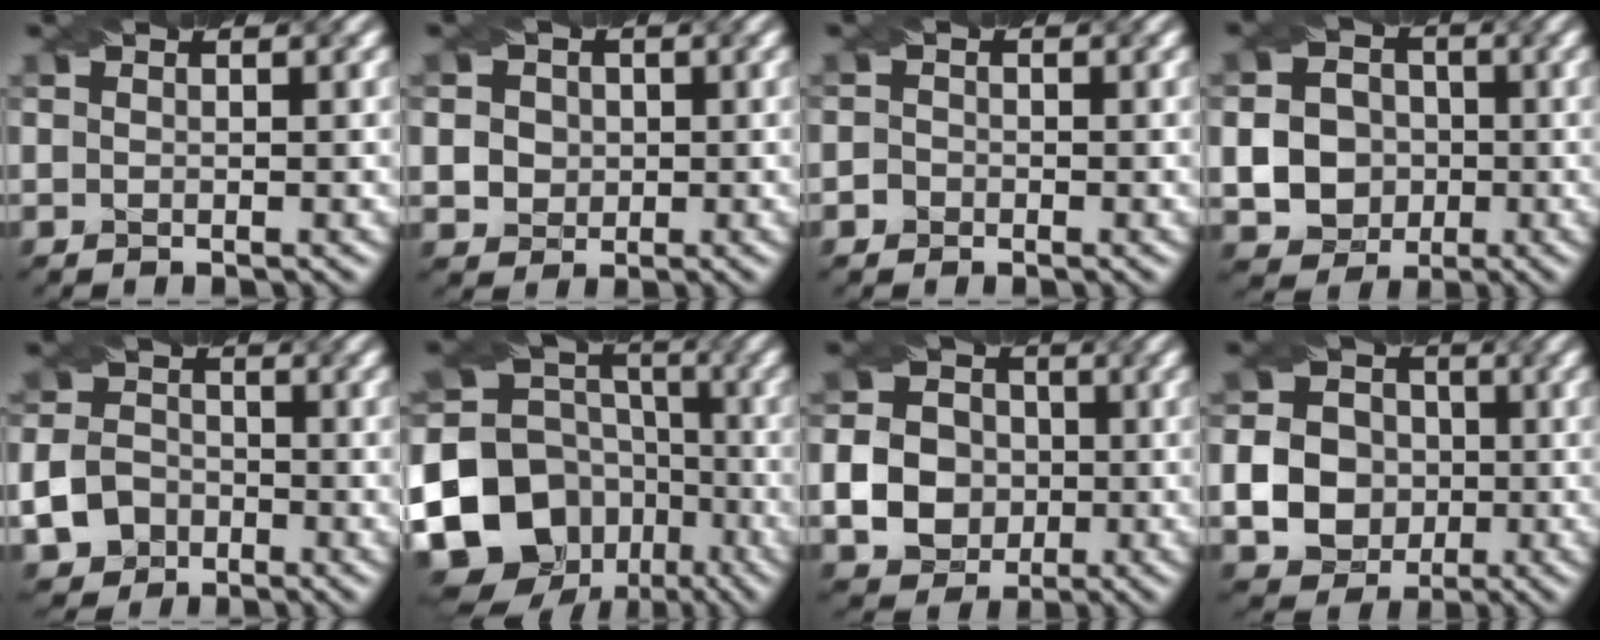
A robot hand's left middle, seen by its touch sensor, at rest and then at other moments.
{"total": 3.9, "force": [0.8, 3.4, 1.7], "torque": [-0.032, 0.018, 0.002]}
{"total": 1.0, "force": [-0.7, 0.8, -0.1], "torque": [0.013, -0.001, -0.015]}
{"total": 7.5, "force": [-1.2, 6.8, 3.0], "torque": [-0.055, 0.001, -0.040]}
{"total": 5.5, "force": [-2.7, 4.4, 1.9], "torque": [-0.020, -0.013, -0.057]}
{"total": 18.2, "force": [-8.1, 14.9, 6.7], "torque": [-0.166, -0.037, -0.140]}
{"total": 6.3, "force": [-1.2, 5.7, 2.5], "torque": [-0.044, -0.003, -0.040]}
{"total": 8.6, "force": [-1.5, 7.9, 2.9], "torque": [-0.061, -0.008, -0.046]}